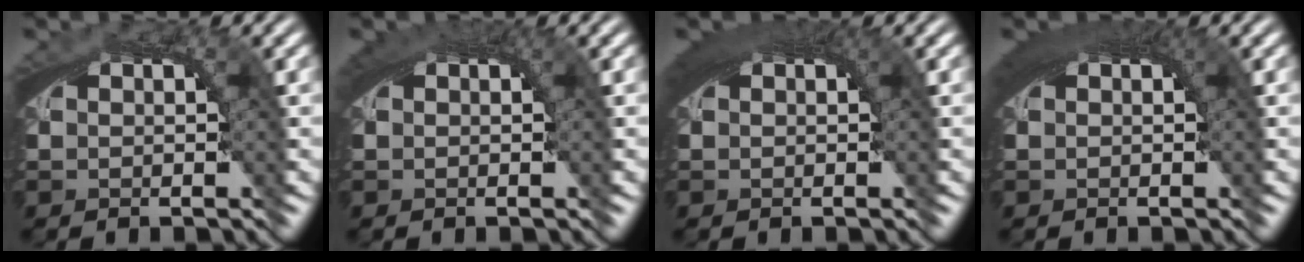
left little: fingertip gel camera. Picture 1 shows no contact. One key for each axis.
{"total": 1.5, "fx": 0.7, "fy": 0.2, "fz": 1.3, "tx": -0.018, "ty": 0.005, "tz": 0.011}
{"total": 2.9, "fx": 1.0, "fy": 0.8, "fz": 2.5, "tx": -0.030, "ty": 0.010, "tz": 0.015}
{"total": 3.1, "fx": 1.1, "fy": 0.9, "fz": 2.7, "tx": -0.032, "ty": 0.012, "tz": 0.015}